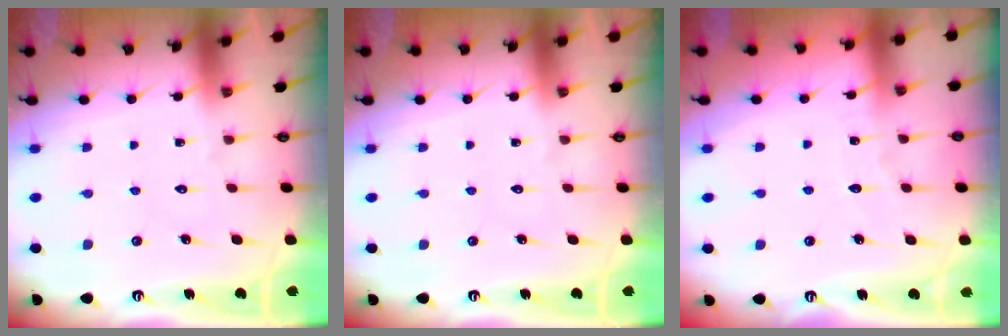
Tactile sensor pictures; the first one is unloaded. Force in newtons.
{"total": 0.0}
{"total": 3.0, "press": 2.9, "slide": 0.3}